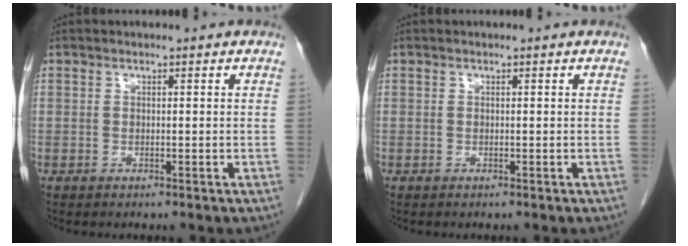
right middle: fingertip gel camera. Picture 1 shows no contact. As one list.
[{"total": 0.0}]